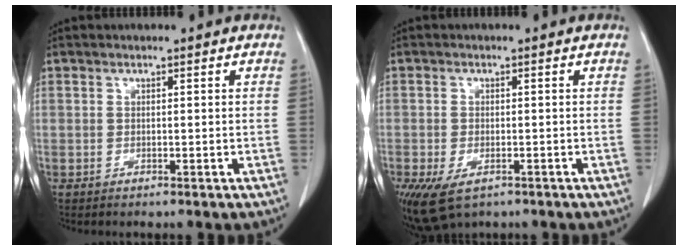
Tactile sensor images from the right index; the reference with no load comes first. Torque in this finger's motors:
{"motor_torque": [0.65, -0.60, 0.24, 0.06]}